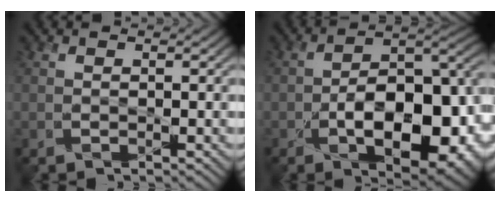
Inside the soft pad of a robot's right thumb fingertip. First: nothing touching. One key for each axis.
{"total": 14.6, "fx": -4.5, "fy": 7.7, "fz": 11.5, "tx": -0.166, "ty": -0.020, "tz": -0.068}